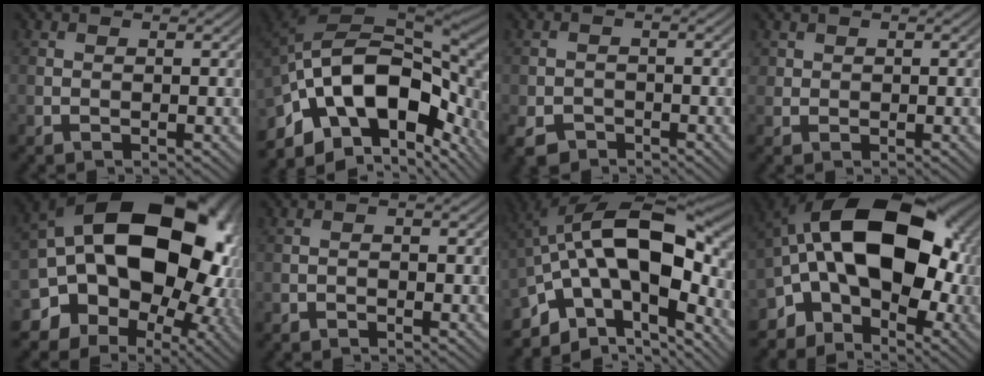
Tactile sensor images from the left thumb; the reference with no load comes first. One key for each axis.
{"total": 16.2, "fx": -4.3, "fy": 8.6, "fz": 13.1, "tx": -0.252, "ty": -0.001, "tz": -0.078}
{"total": 3.1, "fx": -2.2, "fy": 1.9, "fz": 1.1, "tx": -0.024, "ty": -0.007, "tz": -0.046}
{"total": 1.4, "fx": 0.6, "fy": 1.2, "fz": 0.1, "tx": -0.002, "ty": -0.004, "tz": 0.011}
{"total": 22.0, "fx": 0.1, "fy": 16.8, "fz": 14.2, "tx": -0.220, "ty": -0.020, "tz": -0.010}
{"total": 0.8, "fx": -0.6, "fy": 0.4, "fz": 0.5, "tx": -0.007, "ty": 0.003, "tz": -0.013}
{"total": 17.0, "fx": -2.5, "fy": 9.2, "fz": 14.1, "tx": -0.232, "ty": 0.014, "tz": -0.052}
{"total": 15.5, "fx": -1.6, "fy": 9.8, "fz": 11.9, "tx": -0.173, "ty": 0.015, "tz": -0.048}